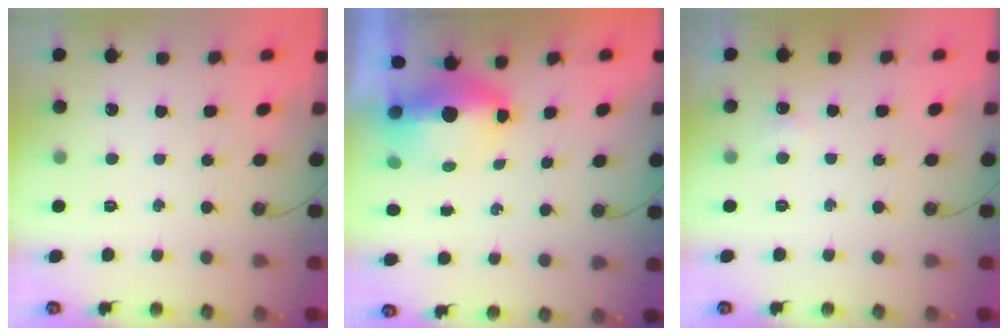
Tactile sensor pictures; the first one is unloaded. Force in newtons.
{"total": 7.5, "press": 7.4, "slide": 1.2}
{"total": 2.8, "press": 2.7, "slide": 0.6}